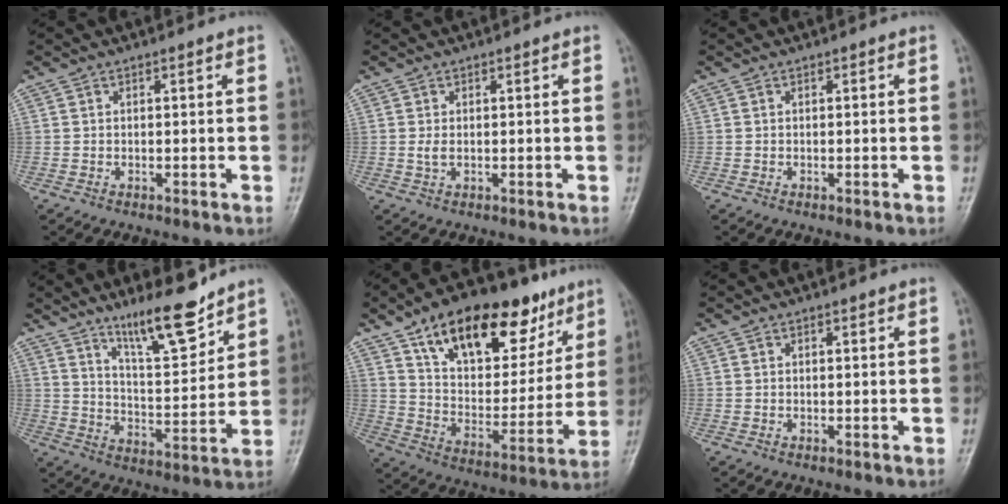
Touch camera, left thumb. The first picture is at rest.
{"total": 1.8, "force": [0.4, 0.9, 1.5], "torque": [-0.031, 0.001, 0.011]}
{"total": 0.0}
{"total": 12.1, "force": [9.3, 2.5, 7.4], "torque": [-0.106, -0.075, 0.164]}
{"total": 25.5, "force": [14.8, 12.6, 16.6], "torque": [-0.216, -0.030, 0.245]}
{"total": 0.5, "force": [0.3, 0.2, 0.3], "torque": [-0.006, -0.002, 0.004]}